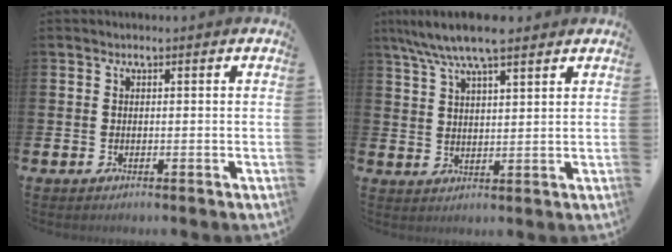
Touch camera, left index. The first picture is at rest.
{"total": 7.6, "force": [6.6, 1.4, 3.6], "torque": [-0.079, -0.017, 0.118]}